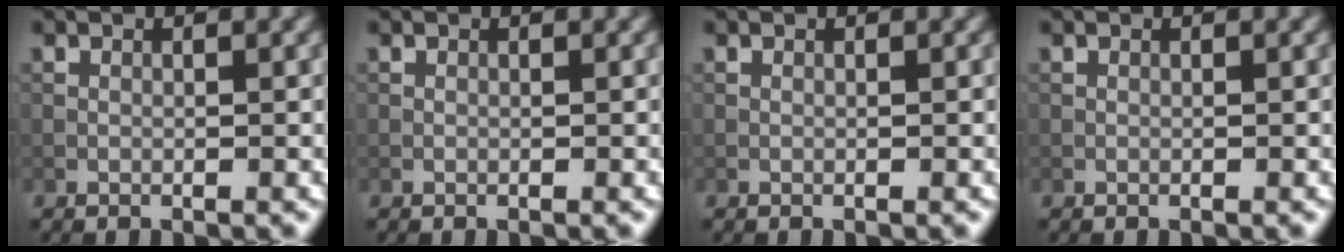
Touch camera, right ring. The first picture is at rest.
{"total": 0.0}
{"total": 0.0}
{"total": 0.0}